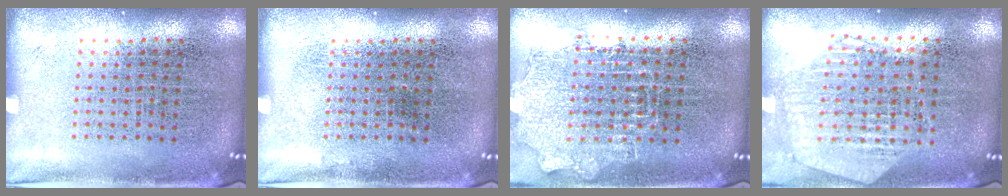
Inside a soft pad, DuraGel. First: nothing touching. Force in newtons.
{"total": 0.0}
{"total": 1.2, "press": 1.1, "slide": 0.5}
{"total": 1.1, "press": 1.1, "slide": 0.2}